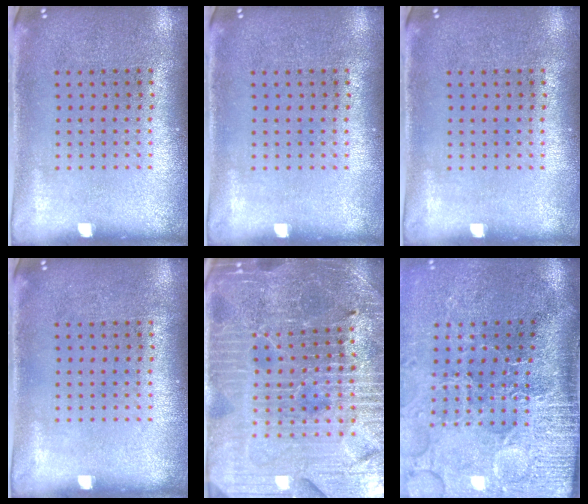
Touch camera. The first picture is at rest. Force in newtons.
{"total": 0.0}
{"total": 0.0}
{"total": 0.0}
{"total": 5.2, "press": 4.8, "slide": 1.8}
{"total": 5.0, "press": 4.0, "slide": 3.0}